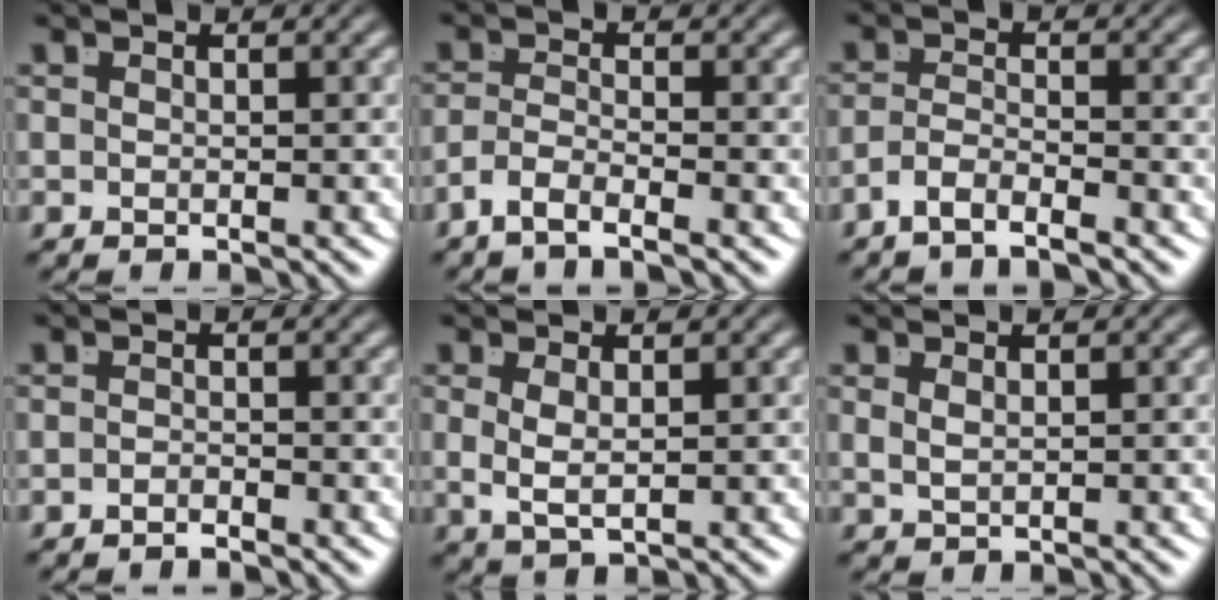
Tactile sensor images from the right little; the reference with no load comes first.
{"total": 2.8, "force": [-2.3, 0.3, 1.6], "torque": [-0.035, -0.015, -0.036]}
{"total": 3.0, "force": [-2.7, 0.5, 1.3], "torque": [-0.026, -0.014, -0.043]}
{"total": 1.4, "force": [-1.2, -0.8, 0.0], "torque": [0.001, -0.007, -0.020]}
{"total": 2.5, "force": [0.1, 1.0, 2.3], "torque": [-0.050, -0.015, 0.015]}
{"total": 0.9, "force": [0.6, -0.4, 0.6], "torque": [-0.010, -0.010, 0.023]}